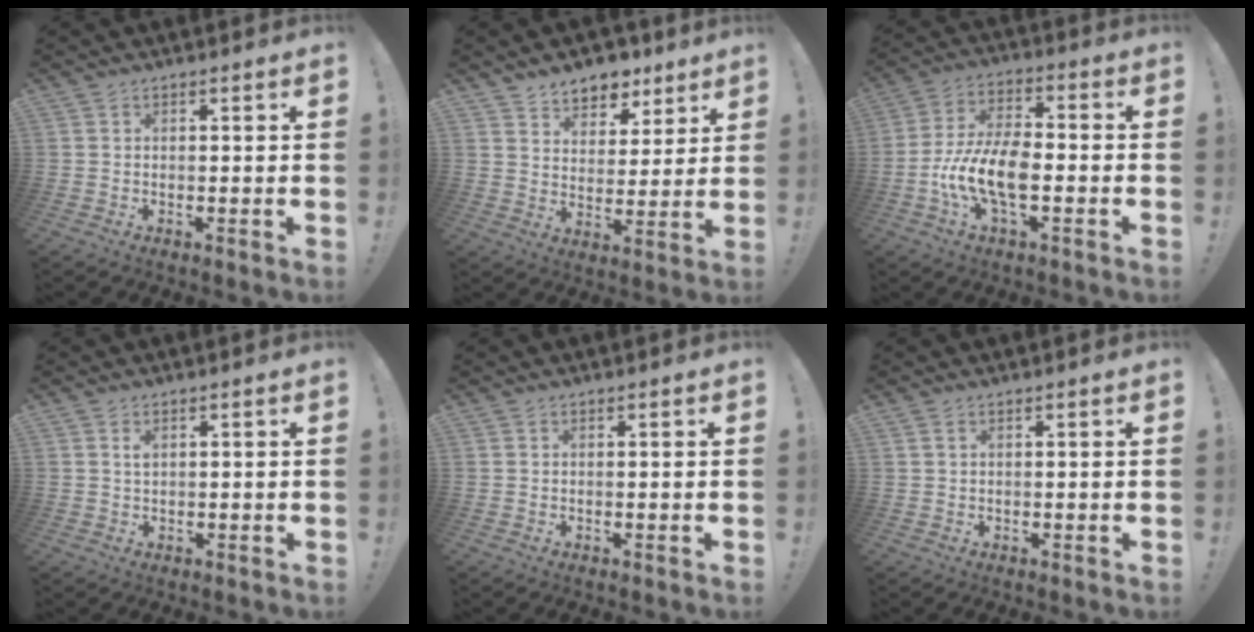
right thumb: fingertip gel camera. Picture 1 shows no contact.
{"total": 9.1, "force": [7.2, 5.3, 1.5], "torque": [-0.026, -0.052, 0.139]}
{"total": 14.2, "force": [-4.2, 6.5, 11.9], "torque": [-0.242, 0.008, -0.071]}
{"total": 1.5, "force": [0.7, 1.2, 0.5], "torque": [-0.004, -0.003, 0.012]}
{"total": 0.0}
{"total": 1.0, "force": [0.6, 0.5, 0.7], "torque": [-0.022, 0.005, 0.014]}